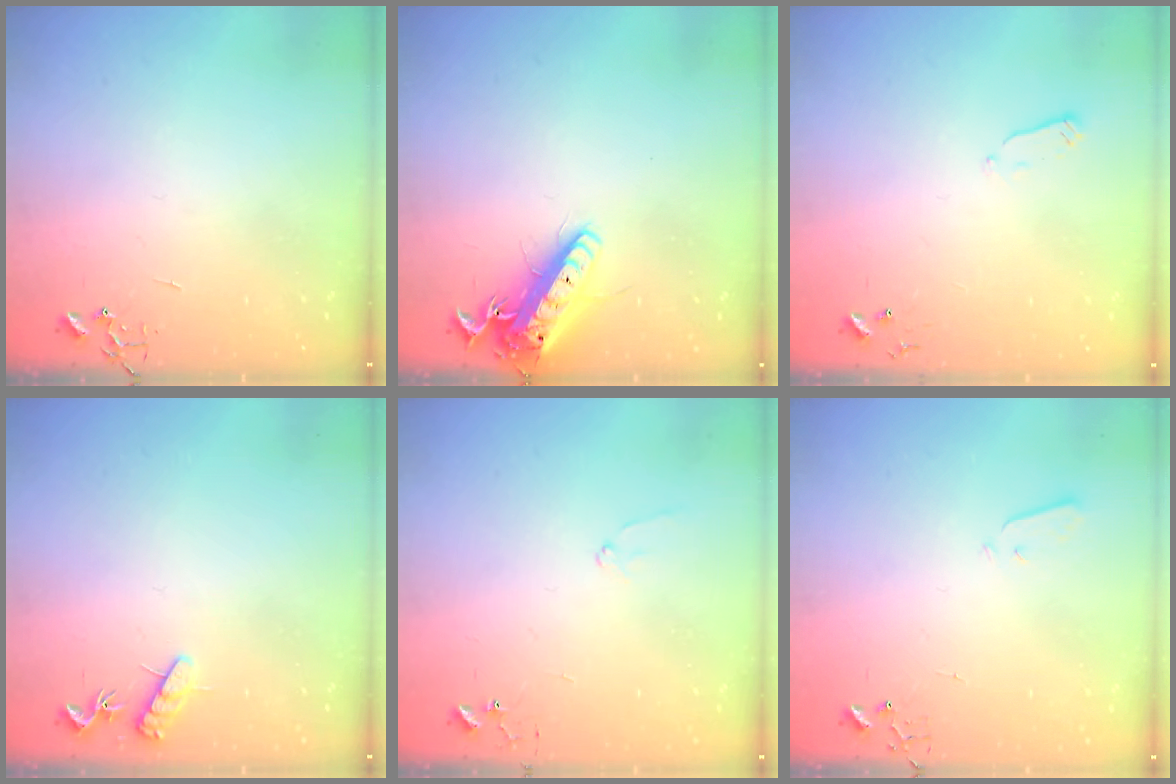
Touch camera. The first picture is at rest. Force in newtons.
{"total": 15.2, "press": 14.9, "slide": 3.0}
{"total": 3.5, "press": 3.4, "slide": 1.0}
{"total": 8.1, "press": 8.1, "slide": 0.6}
{"total": 6.6, "press": 6.6, "slide": 0.8}
{"total": 2.1, "press": 2.0, "slide": 0.4}